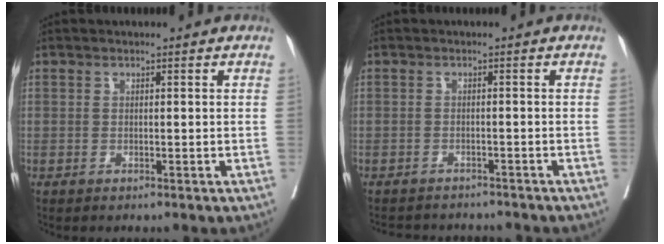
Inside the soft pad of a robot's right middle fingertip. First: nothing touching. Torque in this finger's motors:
{"motor_torque": [-0.01, -0.12, -0.01, 0.00]}